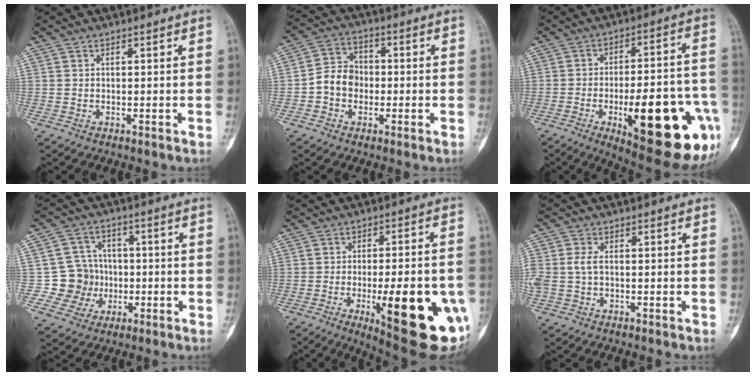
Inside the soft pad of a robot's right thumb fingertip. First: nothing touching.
{"total": 7.1, "force": [-1.2, 5.8, 4.0], "torque": [-0.052, 0.025, -0.034]}
{"total": 26.8, "force": [-9.2, 8.7, 23.6], "torque": [-0.269, 0.021, -0.110]}
{"total": 8.7, "force": [-1.3, 8.4, 1.6], "torque": [0.019, 0.020, -0.023]}
{"total": 22.9, "force": [-7.1, 6.6, 20.8], "torque": [-0.222, -0.003, -0.077]}
{"total": 3.8, "force": [0.0, 2.1, 3.1], "torque": [-0.091, 0.009, 0.000]}